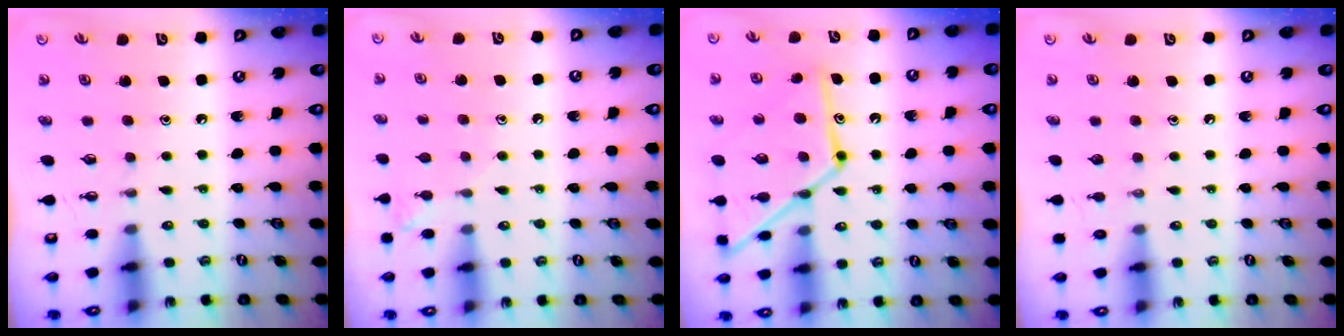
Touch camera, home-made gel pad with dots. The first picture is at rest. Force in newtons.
{"total": 5.5, "press": 5.4, "slide": 0.5}
{"total": 15.9, "press": 15.9, "slide": 1.1}
{"total": 0.0}